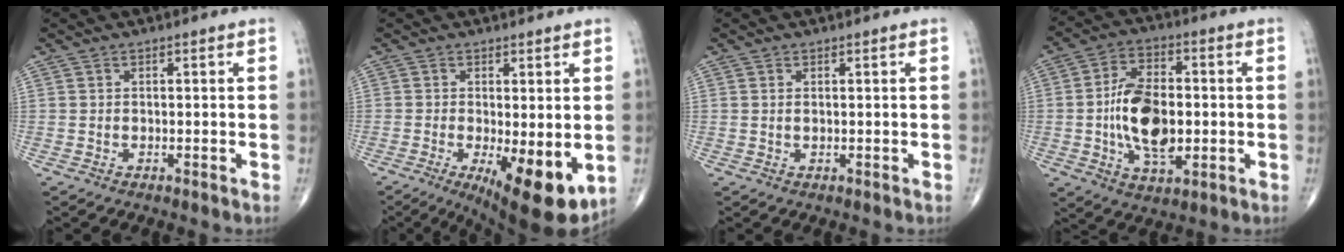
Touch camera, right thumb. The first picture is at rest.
{"total": 12.1, "force": [-3.0, 4.0, 11.0], "torque": [-0.155, -0.026, -0.034]}
{"total": 0.6, "force": [0.2, 0.1, 0.5], "torque": [-0.011, 0.000, 0.005]}
{"total": 14.2, "force": [-1.1, 7.9, 11.7], "torque": [-0.195, 0.007, -0.018]}